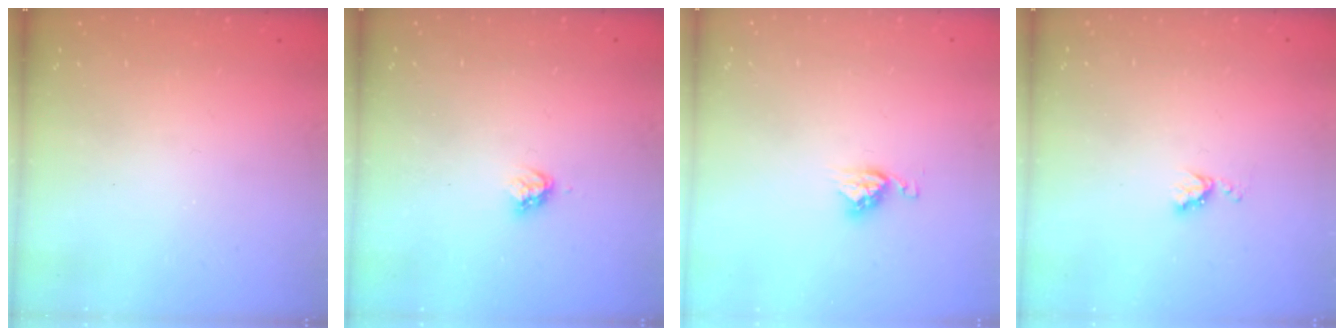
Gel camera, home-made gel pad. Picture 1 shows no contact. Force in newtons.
{"total": 3.3, "press": 3.3, "slide": 0.3}
{"total": 5.3, "press": 5.3, "slide": 0.1}
{"total": 4.4, "press": 4.3, "slide": 0.5}